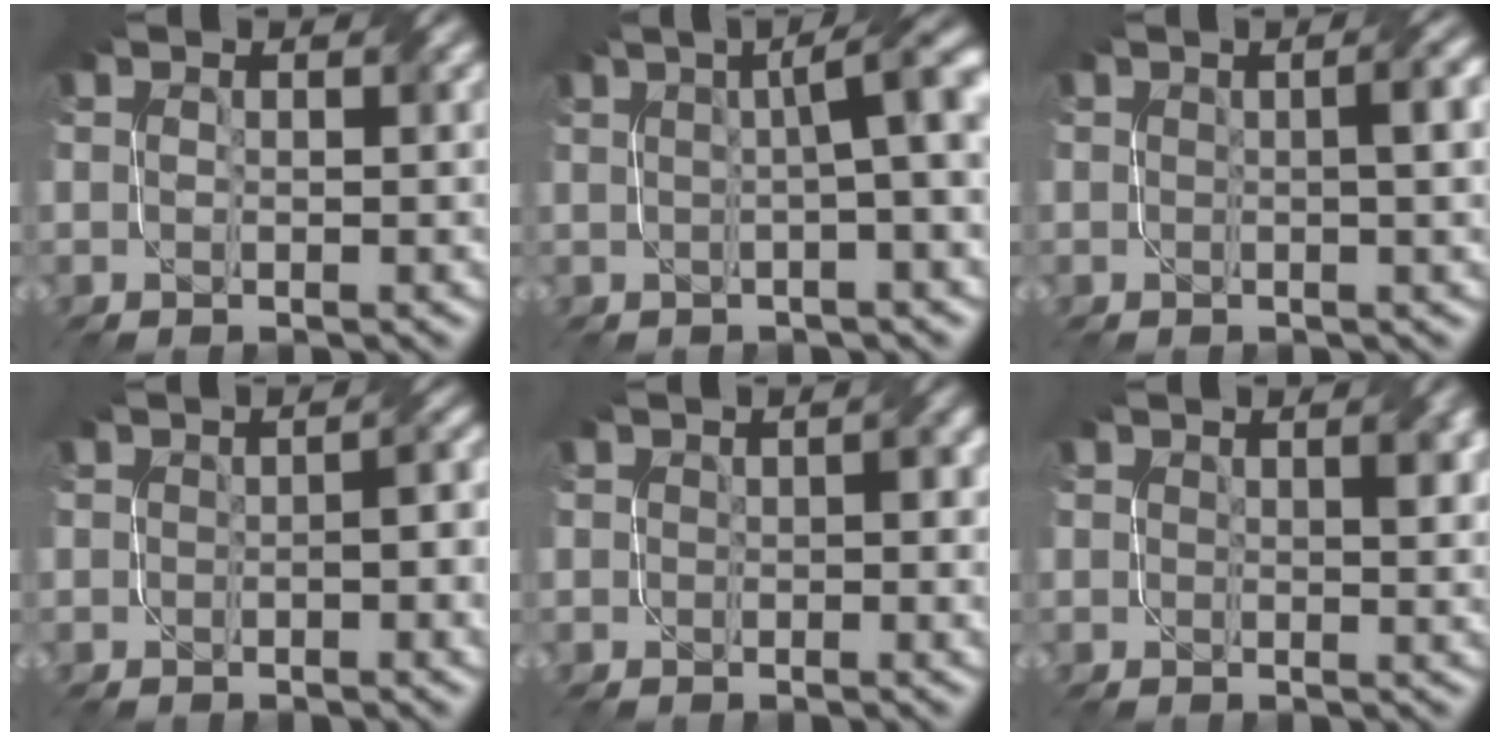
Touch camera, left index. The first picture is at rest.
{"total": 7.2, "force": [1.2, 2.2, 6.8], "torque": [-0.044, 0.034, 0.006]}
{"total": 2.9, "force": [0.1, 0.7, 2.8], "torque": [-0.025, 0.015, 0.002]}
{"total": 2.5, "force": [-1.0, 1.1, 2.0], "torque": [-0.021, 0.008, -0.011]}
{"total": 1.6, "force": [-0.3, 1.1, 1.1], "torque": [-0.008, 0.002, -0.001]}
{"total": 1.5, "force": [0.2, 0.8, 1.3], "torque": [-0.011, 0.002, 0.005]}